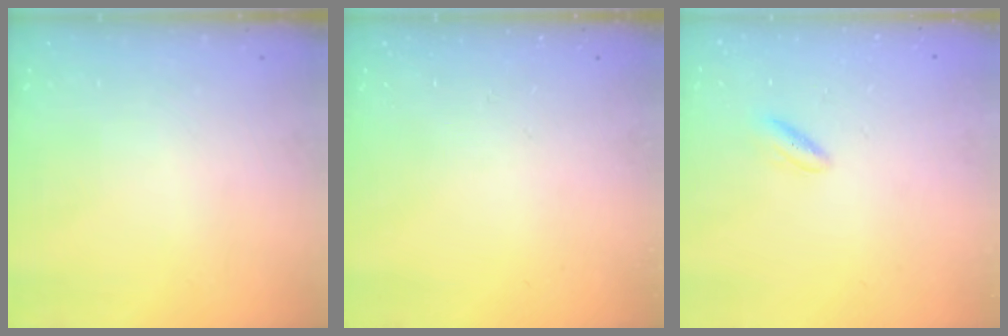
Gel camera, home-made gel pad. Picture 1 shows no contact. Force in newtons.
{"total": 0.0}
{"total": 3.0, "press": 2.9, "slide": 0.6}